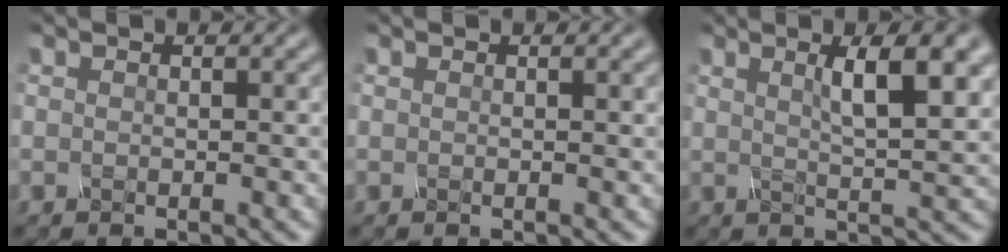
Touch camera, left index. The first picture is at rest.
{"total": 0.9, "force": [0.5, 0.3, 0.7], "torque": [-0.005, 0.003, 0.008]}
{"total": 5.8, "force": [1.9, 1.5, 5.2], "torque": [-0.065, 0.003, 0.032]}